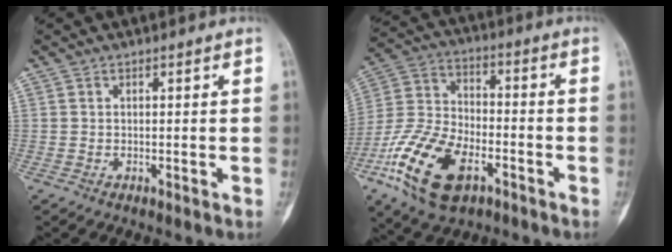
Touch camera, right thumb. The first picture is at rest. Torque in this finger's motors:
{"motor_torque": [0.35, 0.18, 1.87, -0.87, 0.14]}